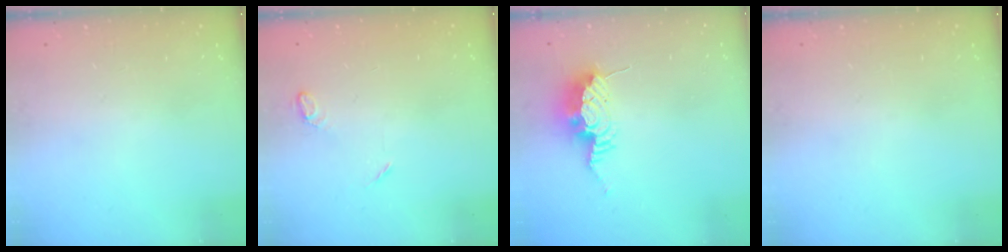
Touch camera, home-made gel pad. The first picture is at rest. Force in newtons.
{"total": 4.3, "press": 4.2, "slide": 0.5}
{"total": 9.6, "press": 9.6, "slide": 0.7}
{"total": 0.0}